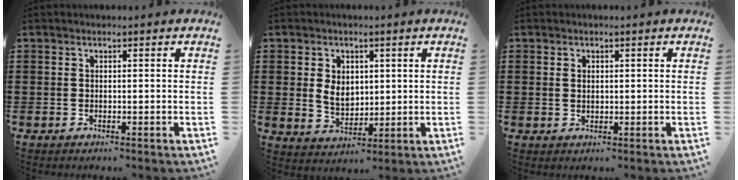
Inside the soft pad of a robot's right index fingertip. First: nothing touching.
{"total": 4.9, "force": [0.8, 3.7, 3.1], "torque": [-0.062, 0.008, 0.011]}
{"total": 0.9, "force": [0.2, 0.6, 0.6], "torque": [-0.014, 0.003, 0.005]}